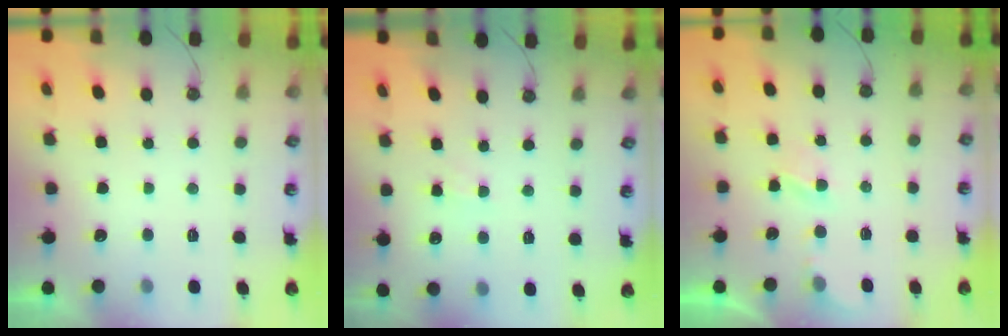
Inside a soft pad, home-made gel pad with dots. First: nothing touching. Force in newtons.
{"total": 2.5, "press": 2.5, "slide": 0.5}
{"total": 3.4, "press": 3.4, "slide": 0.5}